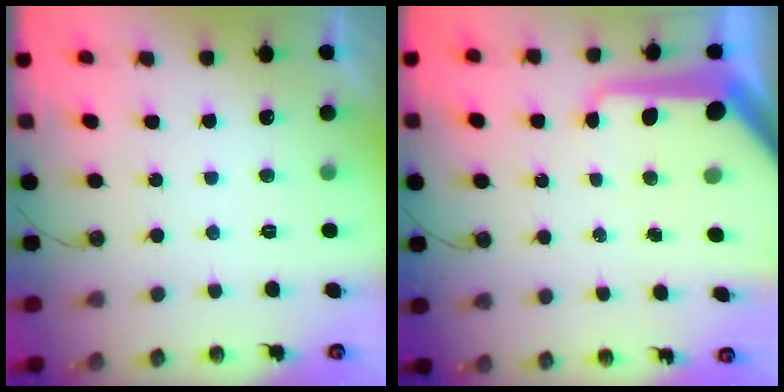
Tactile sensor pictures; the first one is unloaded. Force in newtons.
{"total": 16.4, "press": 16.3, "slide": 1.7}